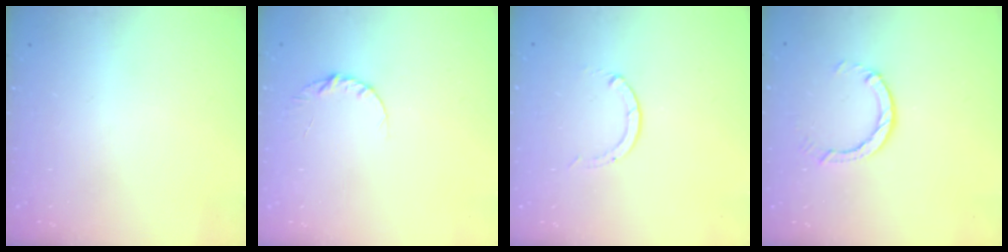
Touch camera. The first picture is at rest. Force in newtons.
{"total": 4.6, "press": 4.5, "slide": 0.5}
{"total": 0.0}
{"total": 2.9, "press": 2.9, "slide": 0.5}